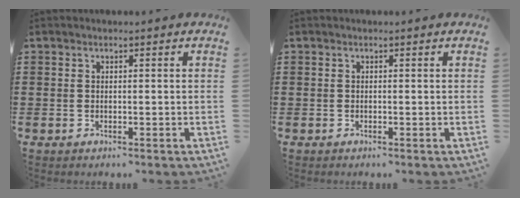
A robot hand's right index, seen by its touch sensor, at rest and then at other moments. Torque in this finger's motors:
{"motor_torque": [0.35, 0.38, 0.03, 0.02]}